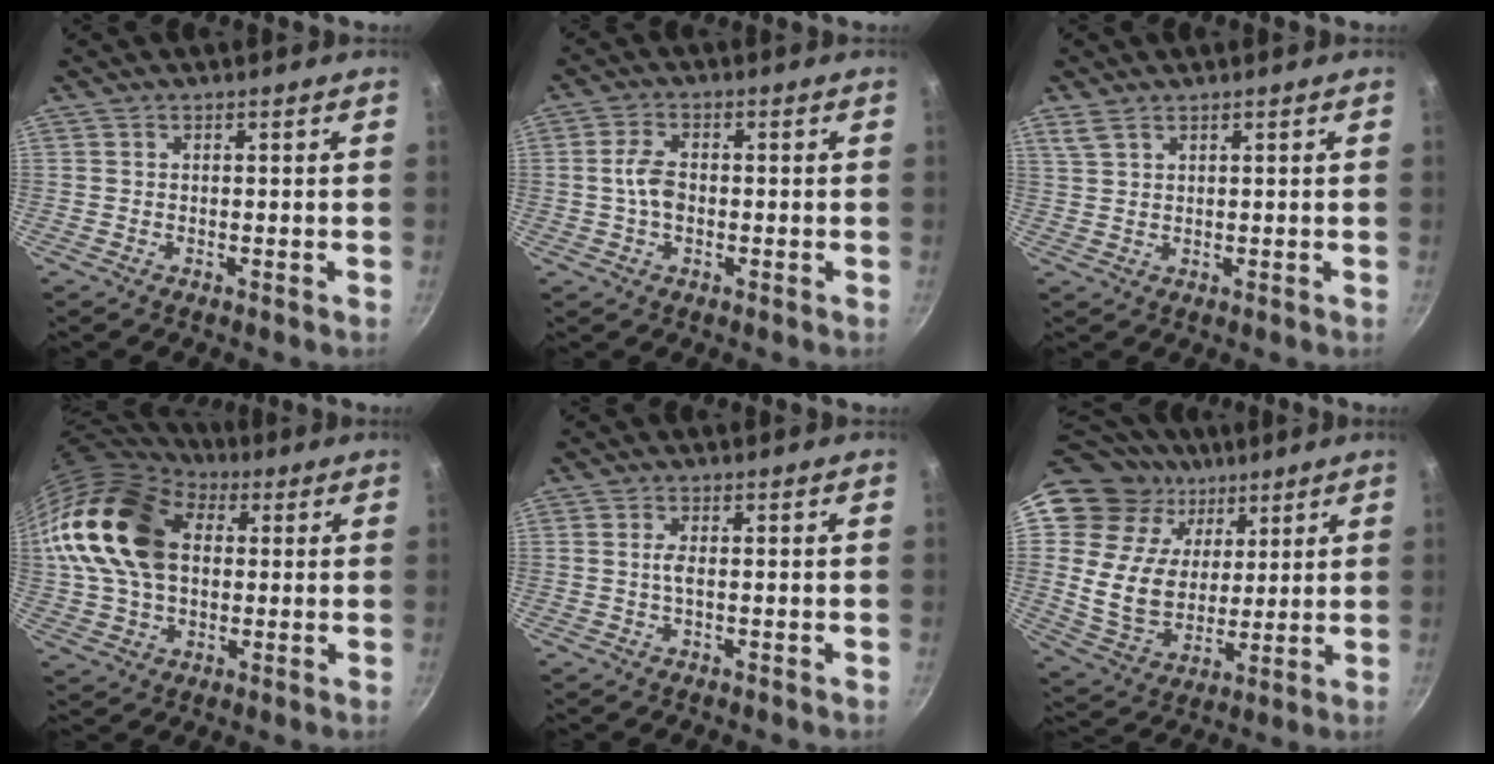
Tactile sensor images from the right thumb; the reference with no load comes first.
{"total": 4.9, "force": [-0.3, 3.1, 3.8], "torque": [-0.073, 0.016, -0.011]}
{"total": 2.8, "force": [1.9, 1.2, 1.6], "torque": [-0.033, -0.004, 0.045]}
{"total": 21.3, "force": [4.4, 14.9, 14.6], "torque": [-0.272, 0.022, 0.073]}
{"total": 1.8, "force": [-0.1, 0.4, 1.7], "torque": [-0.042, 0.002, -0.004]}
{"total": 18.4, "force": [9.7, 13.4, 8.0], "torque": [-0.121, -0.042, 0.186]}